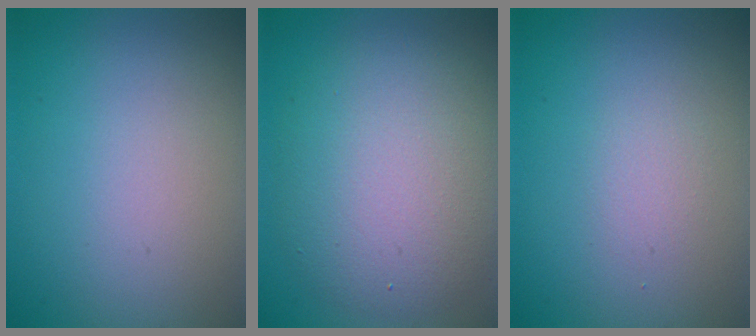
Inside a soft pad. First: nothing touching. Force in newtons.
{"total": 7.4, "press": 7.4, "slide": 0.8}
{"total": 2.6, "press": 2.6, "slide": 0.3}